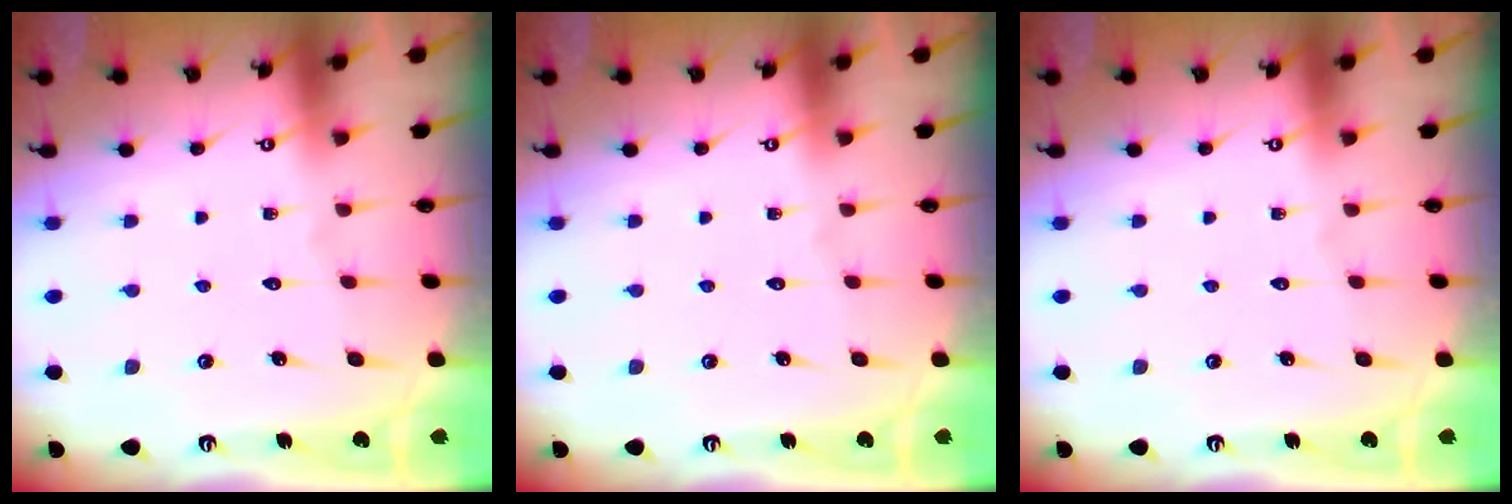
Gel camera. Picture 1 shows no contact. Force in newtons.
{"total": 0.0}
{"total": 0.0}